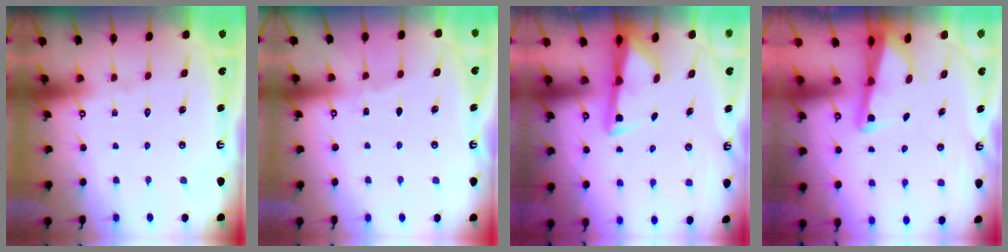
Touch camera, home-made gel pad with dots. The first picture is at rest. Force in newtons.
{"total": 2.9, "press": 2.9, "slide": 0.4}
{"total": 2.8, "press": 2.7, "slide": 0.5}
{"total": 2.5, "press": 2.5, "slide": 0.2}